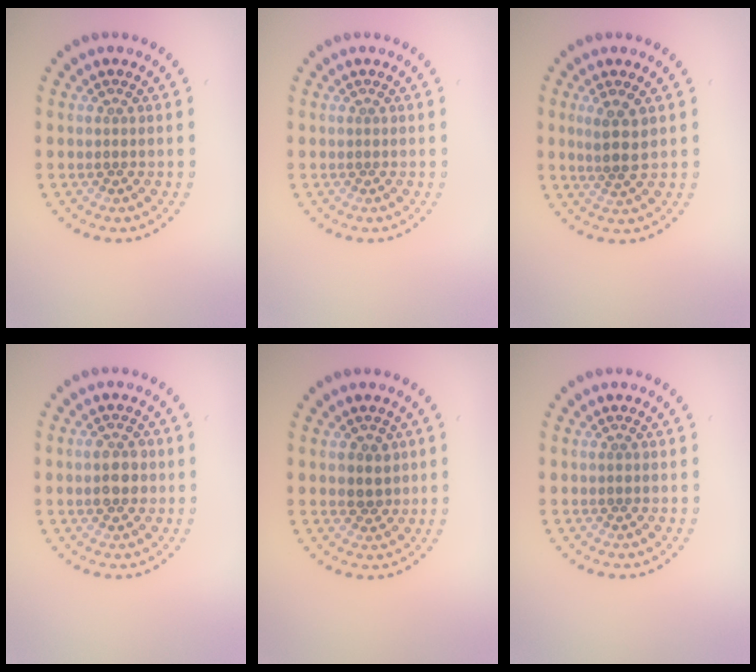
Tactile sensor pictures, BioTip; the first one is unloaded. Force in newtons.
{"total": 0.0}
{"total": 2.5, "press": 2.2, "slide": 1.2}
{"total": 2.6, "press": 2.6, "slide": 0.1}
{"total": 2.0, "press": 1.8, "slide": 0.7}
{"total": 0.5, "press": 0.5, "slide": 0.2}